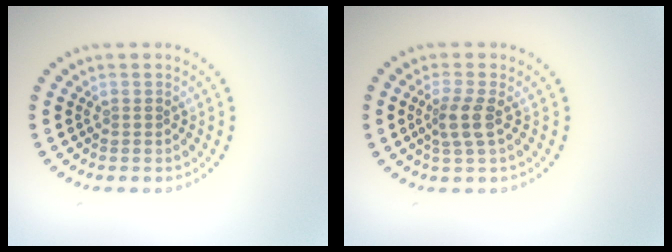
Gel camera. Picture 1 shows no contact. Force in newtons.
{"total": 2.3, "press": 1.9, "slide": 1.3}